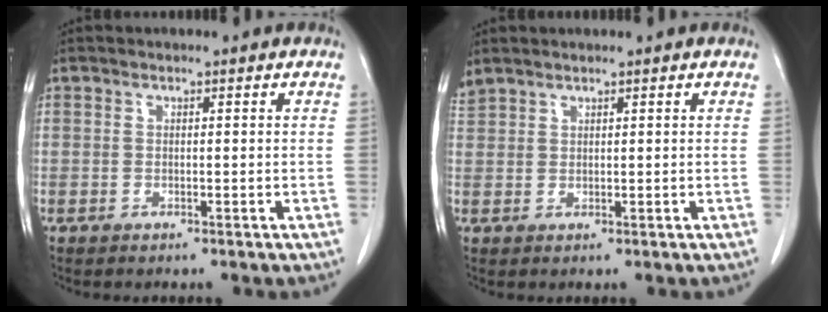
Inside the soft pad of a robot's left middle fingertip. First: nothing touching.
{"total": 1.9, "force": [1.8, 0.2, 0.3], "torque": [-0.019, 0.020, 0.043]}